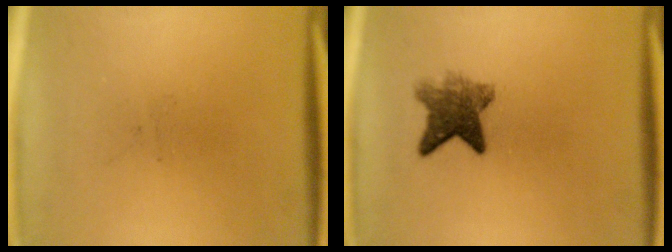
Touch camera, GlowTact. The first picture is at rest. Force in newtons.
{"total": 5.6}